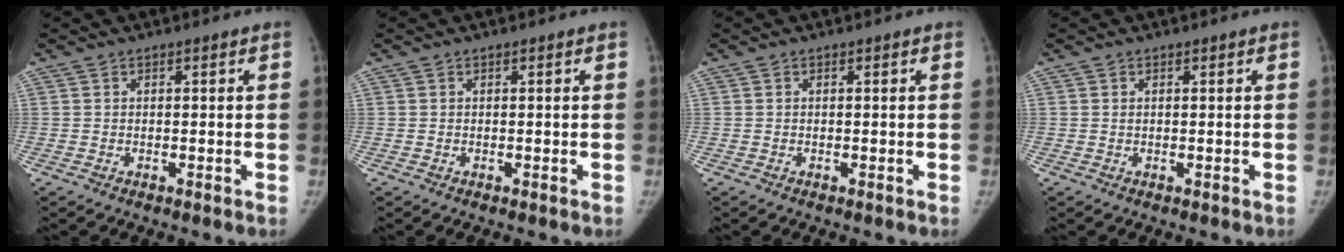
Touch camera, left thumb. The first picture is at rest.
{"total": 0.0}
{"total": 0.0}
{"total": 0.0}